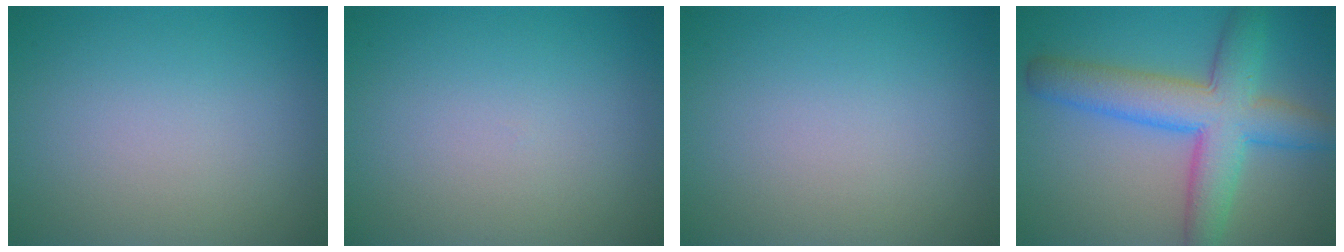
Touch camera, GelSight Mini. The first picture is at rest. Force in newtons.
{"total": 0.0}
{"total": 0.0}
{"total": 7.9, "press": 7.9, "slide": 0.2}